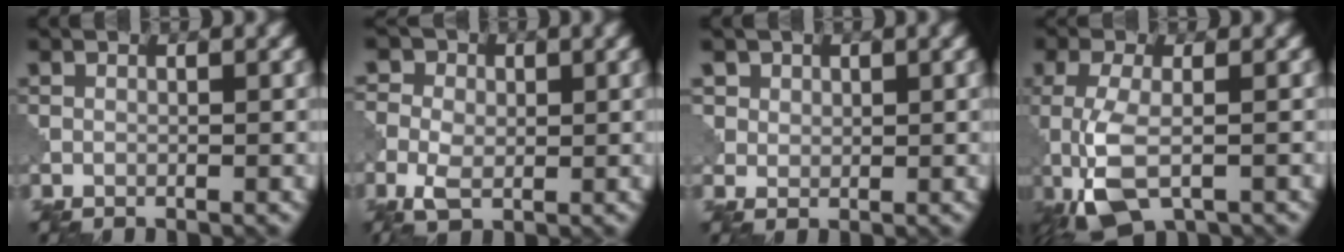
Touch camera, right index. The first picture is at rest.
{"total": 4.9, "force": [-0.3, 3.8, 3.1], "torque": [-0.053, 0.010, -0.015]}
{"total": 3.1, "force": [1.7, 2.4, 1.0], "torque": [-0.037, -0.003, 0.042]}
{"total": 6.5, "force": [-2.3, 2.6, 5.5], "torque": [-0.134, -0.008, -0.048]}